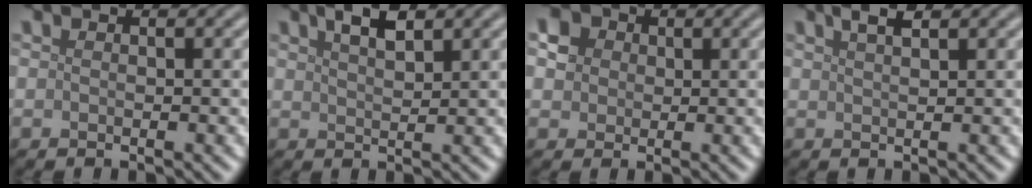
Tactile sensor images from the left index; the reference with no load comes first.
{"total": 2.8, "force": [1.9, 0.8, 1.9], "torque": [-0.035, 0.006, 0.034]}
{"total": 2.8, "force": [0.8, 2.4, 1.0], "torque": [-0.025, 0.005, 0.019]}
{"total": 2.1, "force": [1.4, 0.5, 1.4], "torque": [-0.017, 0.006, 0.021]}